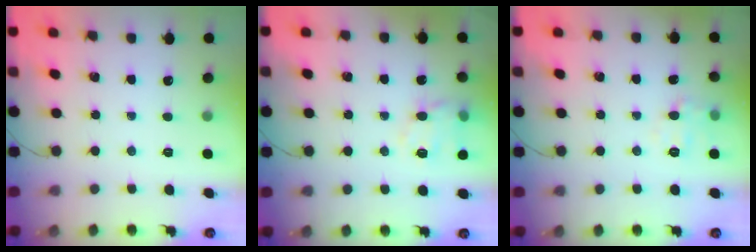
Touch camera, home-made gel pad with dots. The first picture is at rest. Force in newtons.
{"total": 10.1, "press": 10.1, "slide": 0.8}
{"total": 6.4, "press": 6.3, "slide": 1.0}